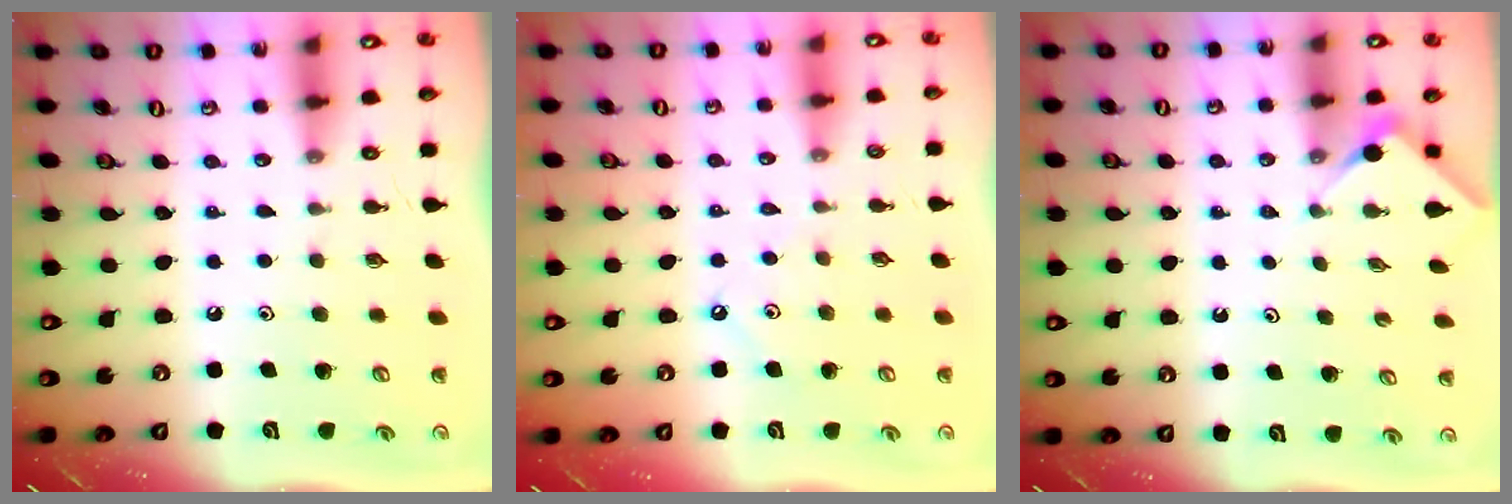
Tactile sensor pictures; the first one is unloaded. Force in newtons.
{"total": 4.9, "press": 4.8, "slide": 0.7}
{"total": 3.0, "press": 3.0, "slide": 0.4}